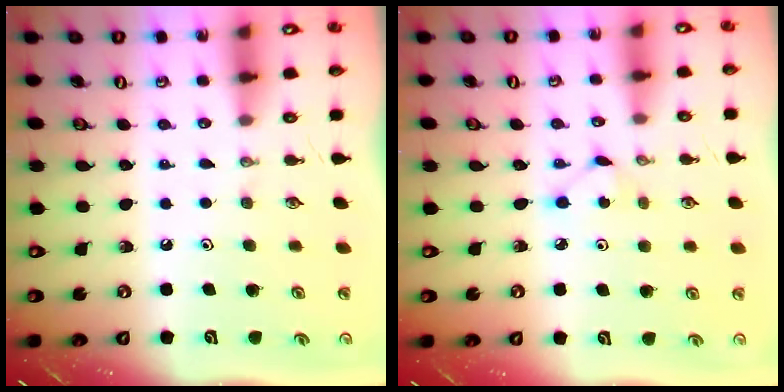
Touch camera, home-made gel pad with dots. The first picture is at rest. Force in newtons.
{"total": 3.4, "press": 3.3, "slide": 0.4}